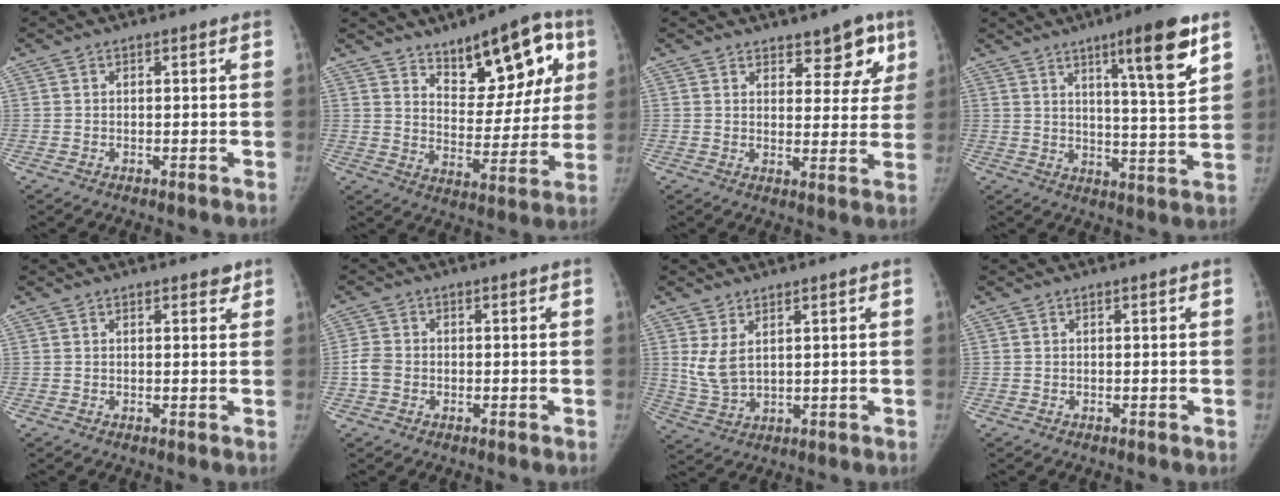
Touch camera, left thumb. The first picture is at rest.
{"total": 16.9, "force": [8.7, 7.6, 12.3], "torque": [-0.118, -0.035, 0.134]}
{"total": 7.4, "force": [4.9, 3.9, 4.0], "torque": [-0.006, -0.025, 0.063]}
{"total": 13.3, "force": [7.3, 1.6, 11.0], "torque": [-0.152, -0.041, 0.107]}
{"total": 1.8, "force": [1.4, 0.8, 0.9], "torque": [0.000, -0.007, 0.015]}
{"total": 3.0, "force": [-0.6, 2.5, 1.6], "torque": [-0.029, 0.005, -0.016]}
{"total": 5.5, "force": [2.4, 2.6, 4.2], "torque": [-0.085, -0.018, 0.062]}
{"total": 0.0}